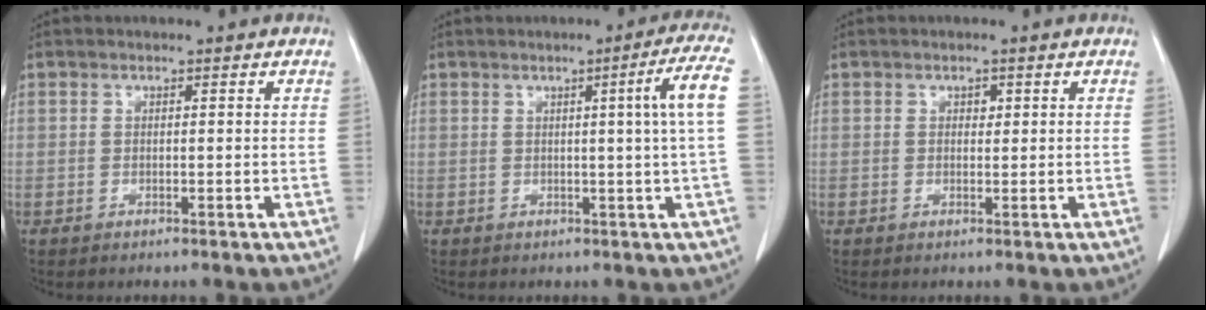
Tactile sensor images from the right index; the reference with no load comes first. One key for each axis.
{"total": 6.3, "fx": 0.9, "fy": -1.6, "fz": 6.1, "tx": -0.078, "ty": 0.000, "tz": 0.015}
{"total": 1.0, "fx": 0.4, "fy": 0.7, "fz": 0.6, "tx": -0.007, "ty": 0.000, "tz": 0.006}